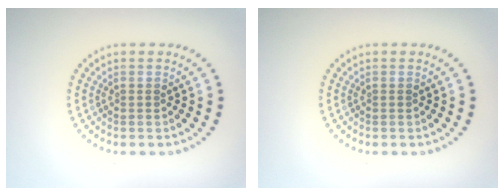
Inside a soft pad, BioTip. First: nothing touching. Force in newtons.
{"total": 0.0}